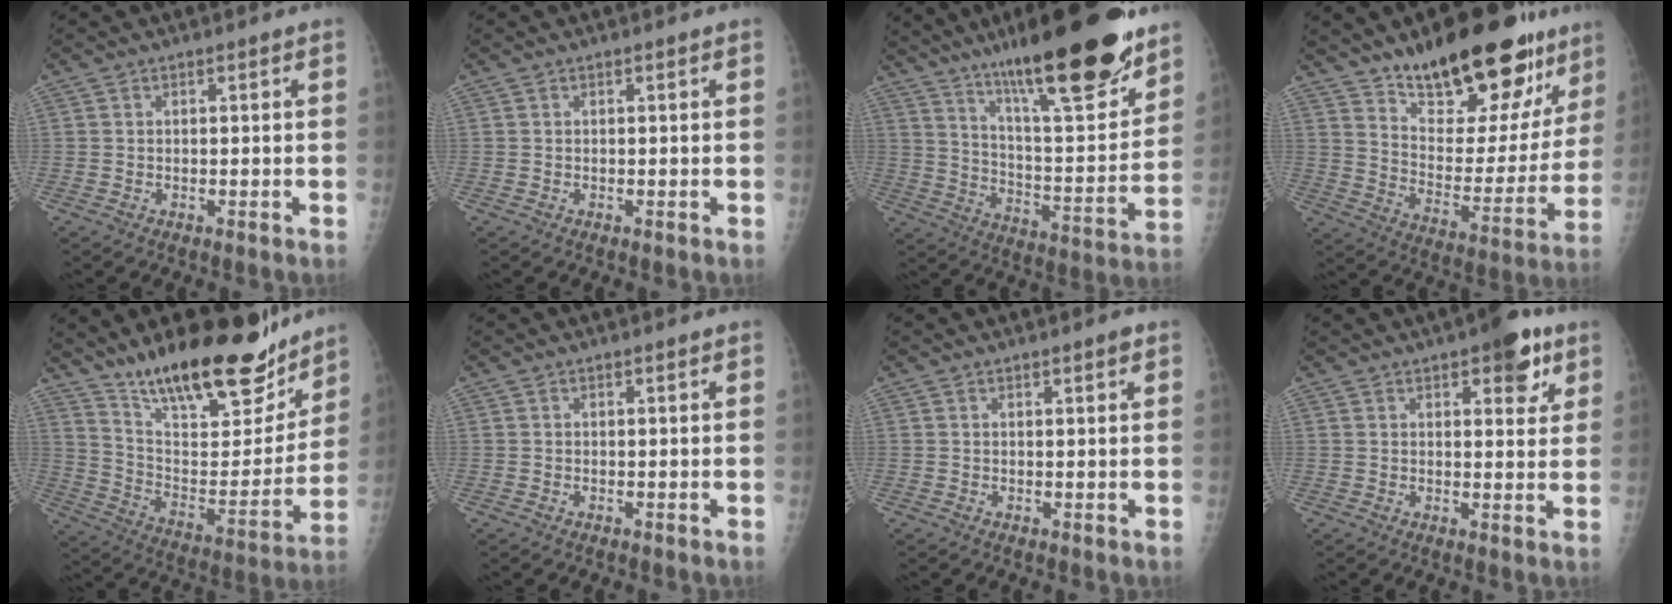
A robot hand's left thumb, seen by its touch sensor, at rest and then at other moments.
{"total": 0.0}
{"total": 27.2, "force": [18.5, 5.8, 19.1], "torque": [-0.277, -0.076, 0.300]}
{"total": 25.6, "force": [17.7, 10.2, 15.5], "torque": [-0.178, -0.086, 0.270]}
{"total": 25.1, "force": [19.0, 8.2, 14.3], "torque": [-0.183, -0.090, 0.309]}
{"total": 0.0}
{"total": 1.3, "force": [0.8, 0.3, 0.9], "torque": [-0.011, -0.002, 0.010]}
{"total": 7.9, "force": [4.3, 3.4, 5.7], "torque": [-0.045, -0.014, 0.049]}